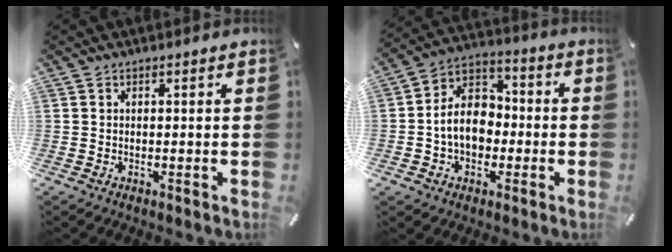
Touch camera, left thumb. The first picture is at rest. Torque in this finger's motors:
{"motor_torque": [0.43, 0.44, 0.41, 0.31, 0.04]}